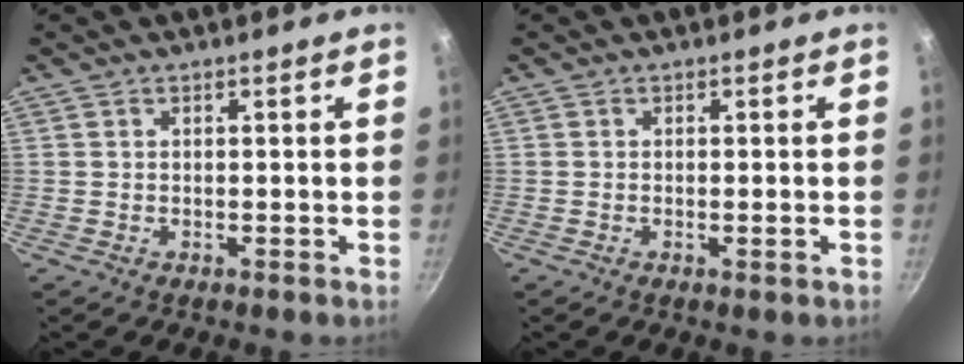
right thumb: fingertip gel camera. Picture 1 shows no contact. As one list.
[{"total": 0.9, "force": [-0.3, 0.1, 0.9], "torque": [-0.021, 0.000, -0.006]}]